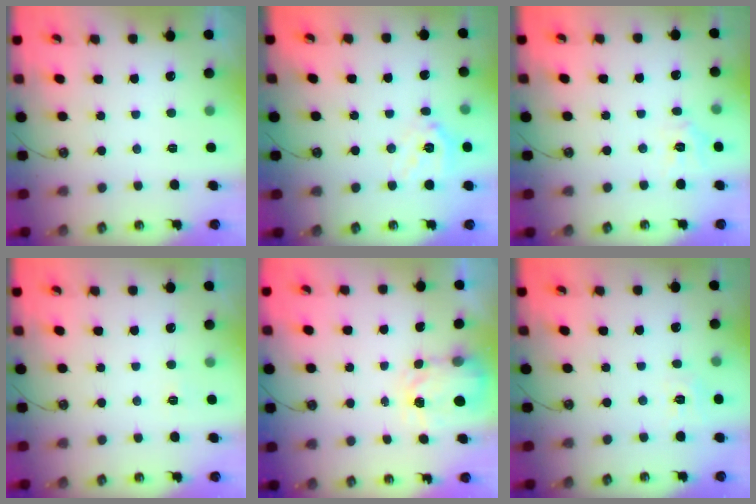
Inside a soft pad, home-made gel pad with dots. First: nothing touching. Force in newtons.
{"total": 13.9, "press": 13.8, "slide": 2.0}
{"total": 6.0, "press": 5.9, "slide": 0.4}
{"total": 2.7, "press": 2.7, "slide": 0.3}
{"total": 3.6, "press": 3.5, "slide": 0.6}
{"total": 5.9, "press": 5.9, "slide": 0.3}